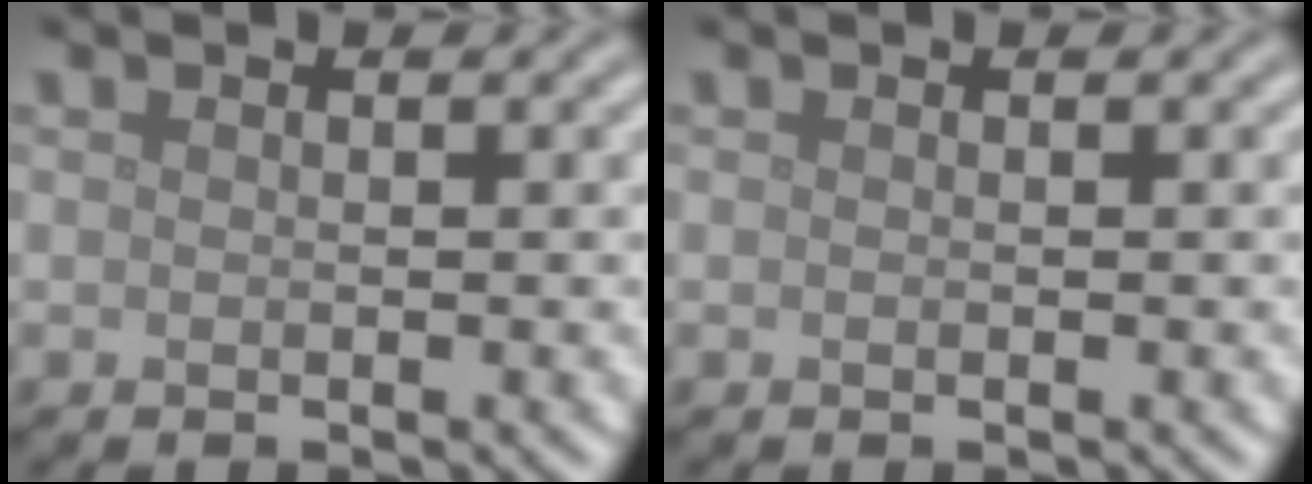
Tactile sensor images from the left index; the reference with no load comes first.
{"total": 0.0}